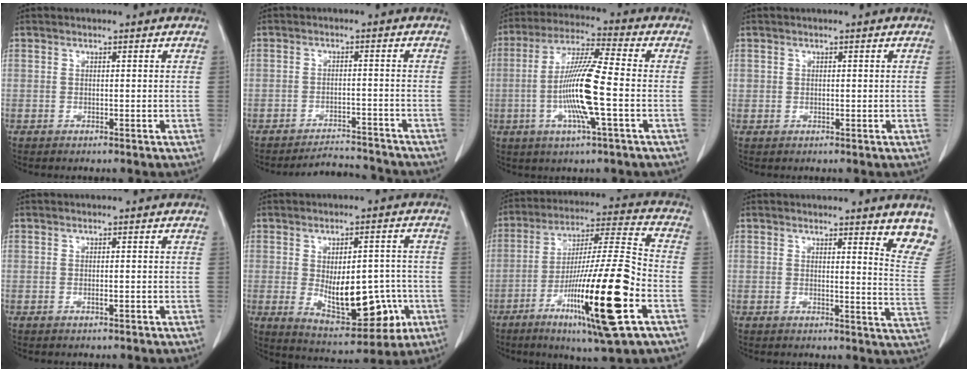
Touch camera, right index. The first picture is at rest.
{"total": 5.4, "force": [-5.3, 0.6, -0.6], "torque": [0.013, 0.010, -0.083]}
{"total": 12.3, "force": [-2.4, 0.2, 12.1], "torque": [-0.235, -0.004, -0.054]}
{"total": 0.6, "force": [0.1, 0.6, 0.3], "torque": [-0.004, 0.005, 0.002]}
{"total": 1.0, "force": [-0.3, 0.1, 0.9], "torque": [-0.016, -0.001, -0.003]}
{"total": 13.4, "force": [-2.6, 5.9, 11.8], "torque": [-0.174, -0.002, -0.020]}
{"total": 21.3, "force": [-8.1, 0.9, 19.7], "torque": [-0.336, -0.026, -0.137]}
{"total": 7.9, "force": [6.2, 0.2, 4.8], "torque": [-0.039, -0.038, 0.045]}